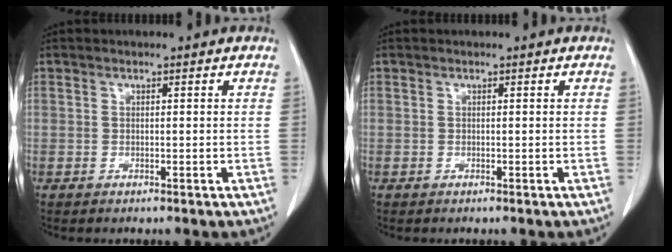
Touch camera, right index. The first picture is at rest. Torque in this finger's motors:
{"motor_torque": [0.00, 0.00, 0.00, 0.00]}